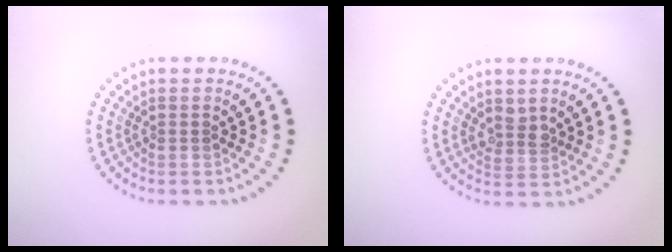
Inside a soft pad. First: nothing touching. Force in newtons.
{"total": 1.8, "press": 1.6, "slide": 0.8}